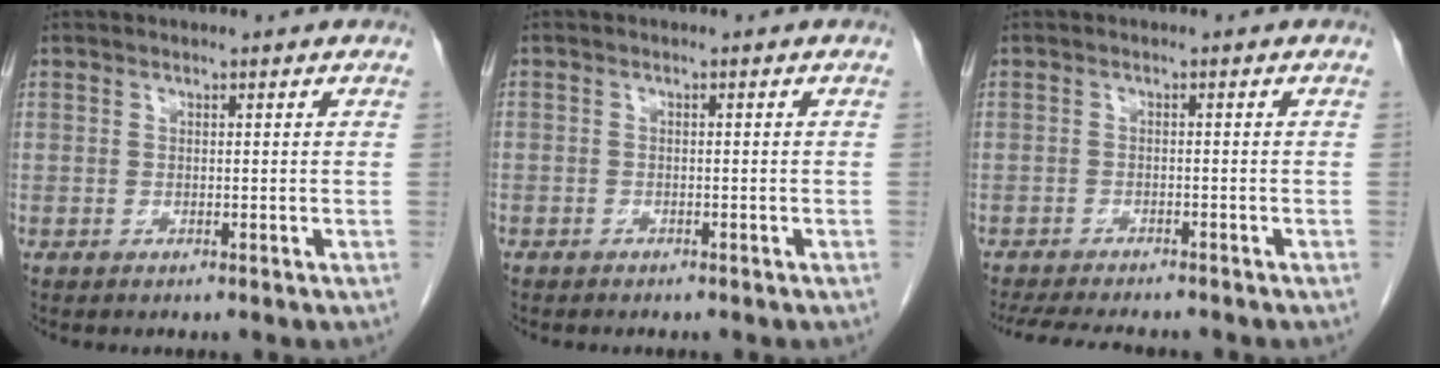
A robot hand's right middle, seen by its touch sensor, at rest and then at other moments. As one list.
[{"total": 1.0, "force": [-0.8, 0.6, 0.1], "torque": [-0.010, 0.002, -0.013]}, {"total": 10.1, "force": [-8.9, 2.2, 4.2], "torque": [-0.069, -0.012, -0.126]}]